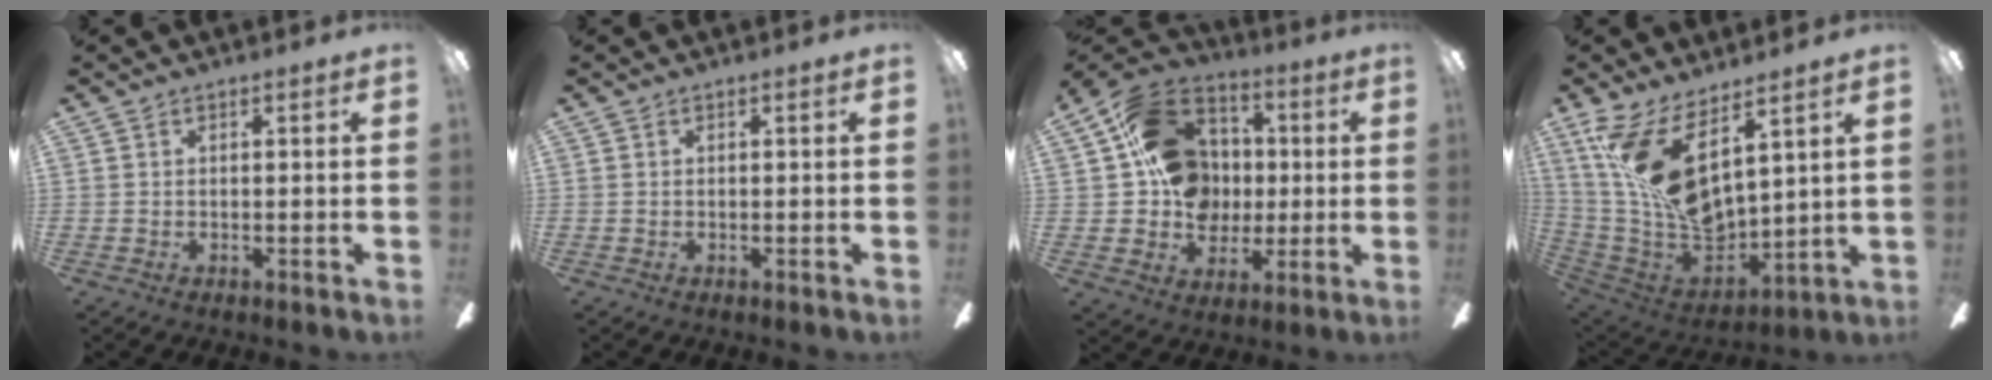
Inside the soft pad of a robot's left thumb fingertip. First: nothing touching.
{"total": 0.0}
{"total": 19.5, "force": [2.7, 16.3, 10.2], "torque": [-0.177, 0.013, 0.061]}
{"total": 19.2, "force": [8.5, 8.7, 14.9], "torque": [-0.304, -0.055, 0.155]}